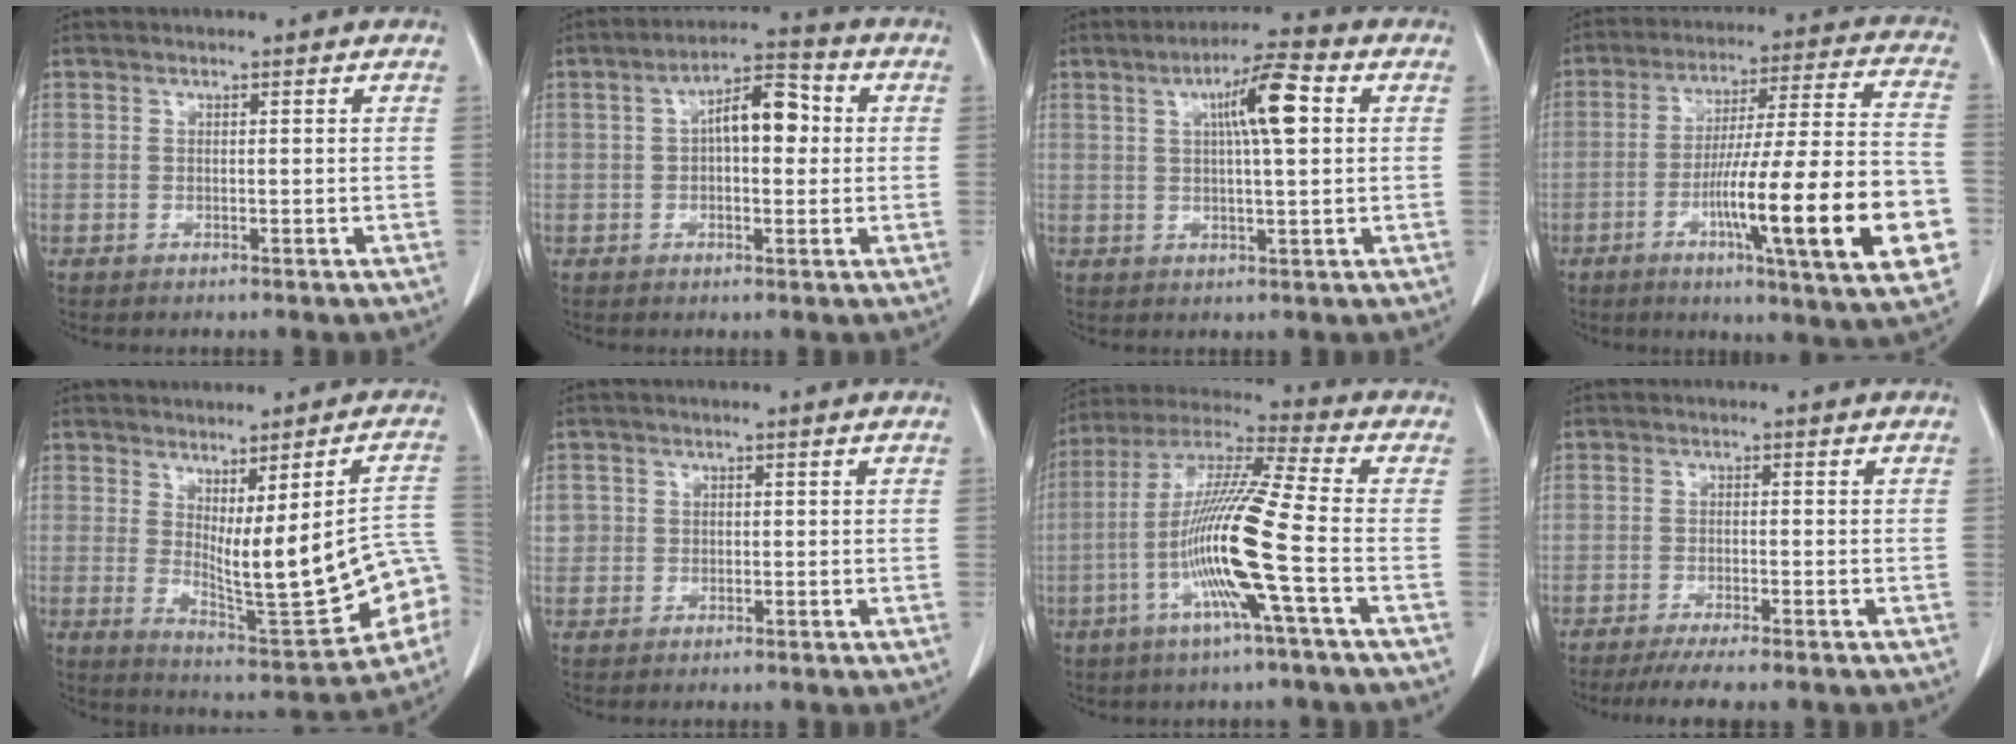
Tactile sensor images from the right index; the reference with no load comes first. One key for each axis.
{"total": 8.0, "fx": 1.0, "fy": 3.2, "fz": 7.3, "tx": -0.122, "ty": 0.029, "tz": 0.012}
{"total": 8.4, "fx": 2.2, "fy": 0.8, "fz": 8.1, "tx": -0.135, "ty": 0.013, "tz": 0.034}
{"total": 23.7, "fx": -7.0, "fy": 1.2, "fz": 22.6, "tx": -0.294, "ty": -0.006, "tz": -0.105}
{"total": 15.6, "fx": -2.4, "fy": 3.0, "fz": 15.1, "tx": -0.181, "ty": -0.002, "tz": -0.011}
{"total": 2.4, "fx": 0.3, "fy": 2.3, "fz": 0.4, "tx": 0.002, "ty": 0.008, "tz": 0.007}
{"total": 15.0, "fx": -4.2, "fy": -1.1, "fz": 14.4, "tx": -0.287, "ty": -0.006, "tz": -0.092}
{"total": 6.9, "fx": -5.7, "fy": 0.5, "fz": 3.9, "tx": -0.046, "ty": -0.011, "tz": -0.084}